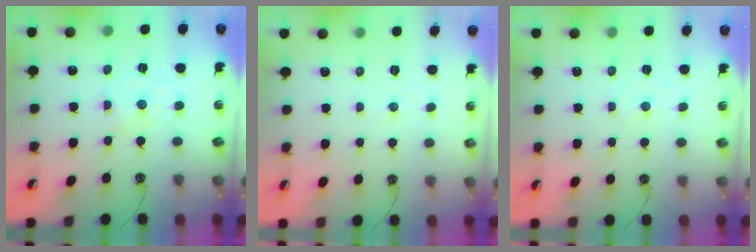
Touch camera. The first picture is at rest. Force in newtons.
{"total": 1.8, "press": 1.7, "slide": 0.2}
{"total": 1.4, "press": 1.4, "slide": 0.2}